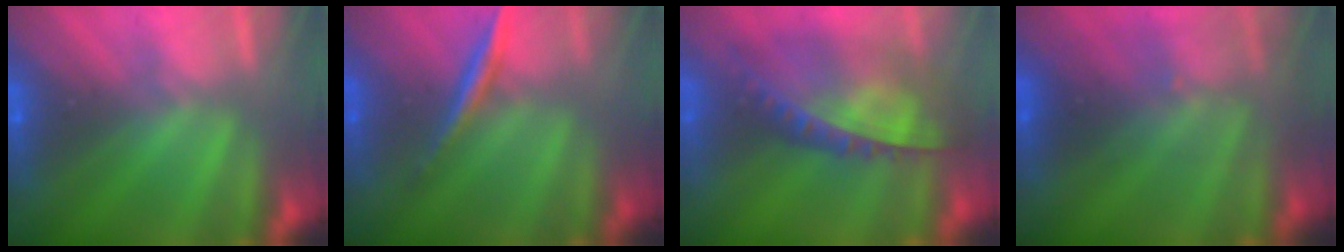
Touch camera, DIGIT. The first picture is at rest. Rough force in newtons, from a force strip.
{"total": 1.7}
{"total": 11.8}
{"total": 2.9}